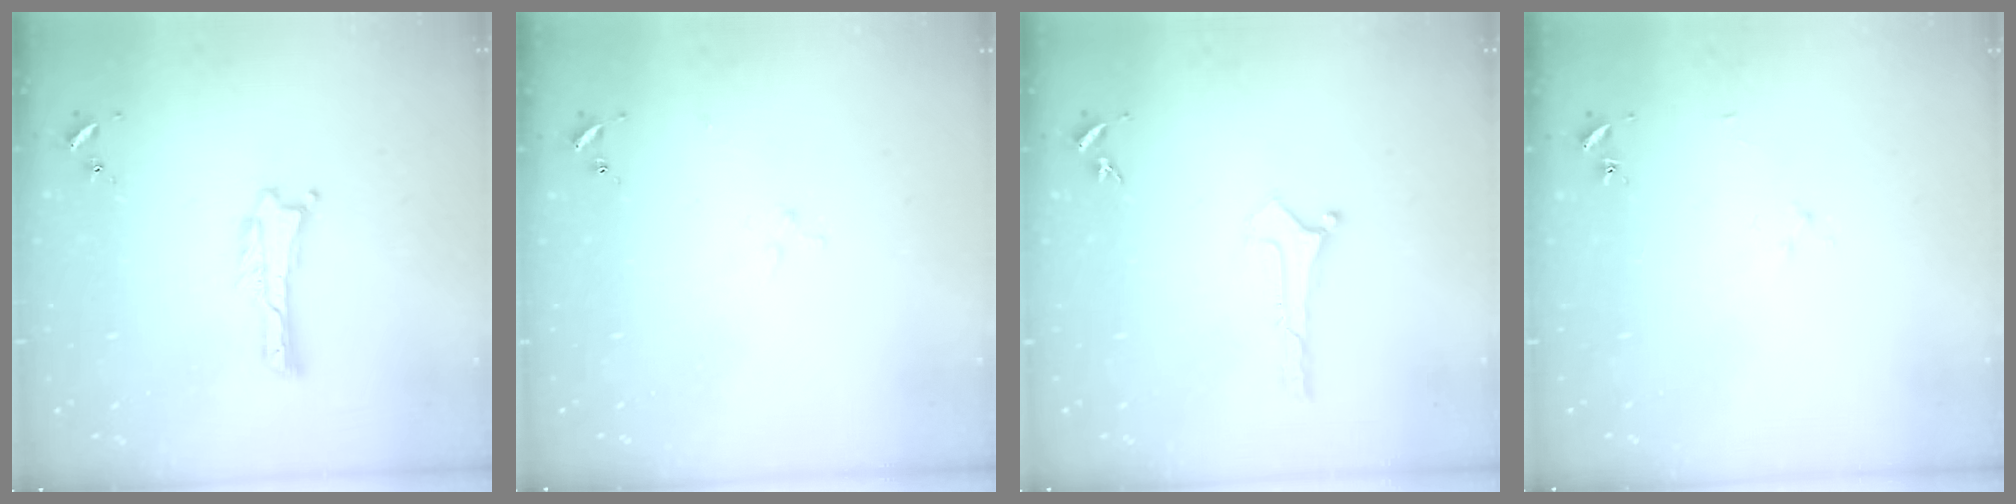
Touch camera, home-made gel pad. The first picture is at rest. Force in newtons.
{"total": 2.9, "press": 2.9, "slide": 0.3}
{"total": 0.0}
{"total": 1.9, "press": 1.9, "slide": 0.3}